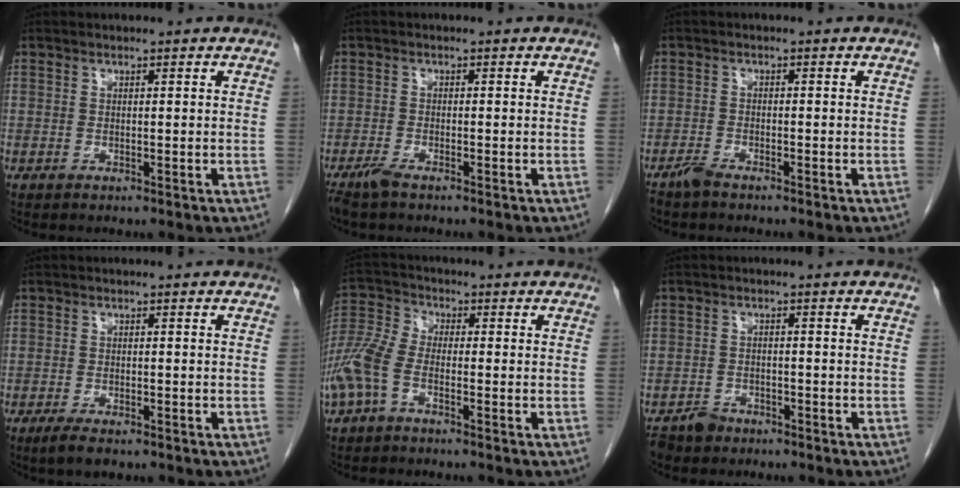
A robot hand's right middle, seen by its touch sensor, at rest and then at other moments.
{"total": 2.1, "force": [-1.7, 0.1, 1.2], "torque": [-0.033, -0.006, -0.035]}
{"total": 1.7, "force": [-1.6, 0.1, 0.7], "torque": [-0.020, -0.003, -0.032]}
{"total": 3.0, "force": [-2.1, 0.9, 2.0], "torque": [-0.041, -0.006, -0.034]}
{"total": 6.8, "force": [-3.0, 2.9, 5.3], "torque": [-0.144, 0.006, -0.073]}
{"total": 3.1, "force": [-2.6, 1.5, 0.4], "torque": [-0.011, 0.000, -0.043]}